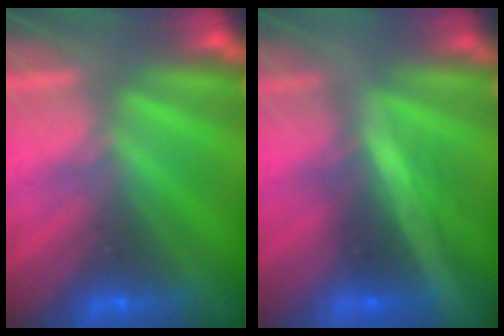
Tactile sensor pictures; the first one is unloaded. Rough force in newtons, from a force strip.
{"total": 1.7}